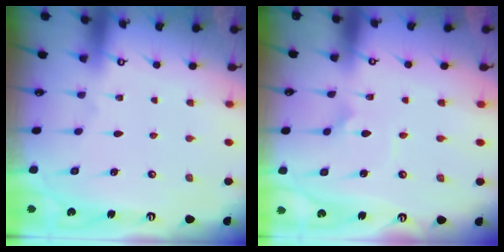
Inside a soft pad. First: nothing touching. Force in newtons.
{"total": 2.4, "press": 2.4, "slide": 0.2}